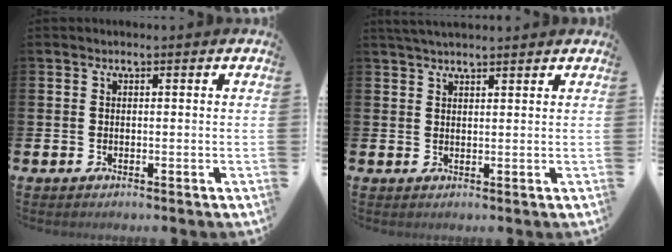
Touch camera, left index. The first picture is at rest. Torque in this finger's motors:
{"motor_torque": [0.95, -1.19, 0.61, 0.05]}